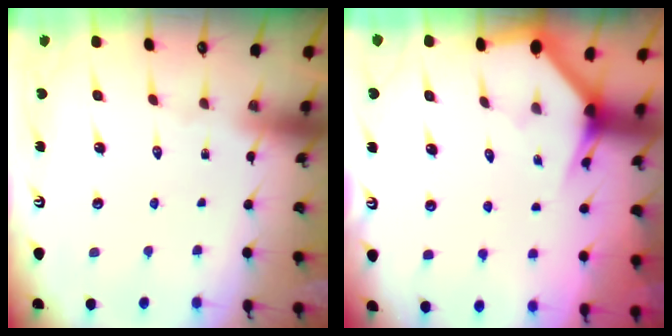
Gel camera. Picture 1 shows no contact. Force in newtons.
{"total": 2.9, "press": 2.9, "slide": 0.1}